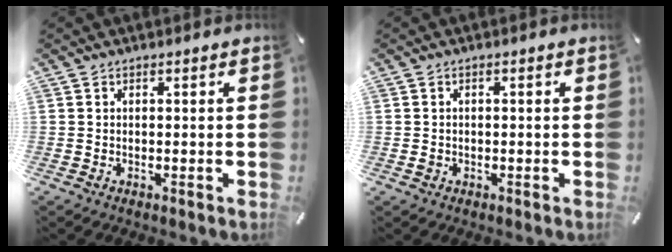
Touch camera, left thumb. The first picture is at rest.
{"total": 1.0, "force": [-0.2, 0.8, 0.6], "torque": [-0.012, 0.002, -0.006]}